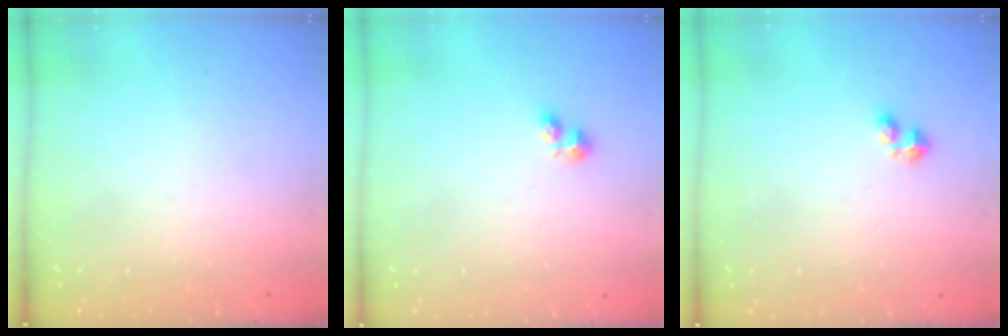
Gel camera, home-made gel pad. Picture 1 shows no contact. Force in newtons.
{"total": 2.7, "press": 2.6, "slide": 0.6}
{"total": 3.2, "press": 3.2, "slide": 0.6}